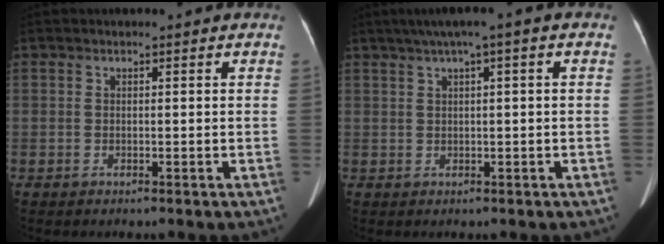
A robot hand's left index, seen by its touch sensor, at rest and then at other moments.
{"total": 5.1, "force": [2.2, 0.0, 4.6], "torque": [-0.083, 0.027, 0.036]}